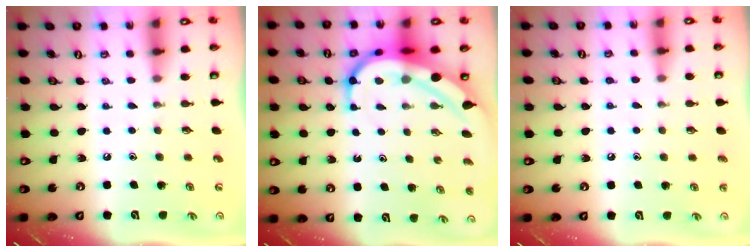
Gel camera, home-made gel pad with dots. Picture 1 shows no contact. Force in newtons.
{"total": 10.4, "press": 10.4, "slide": 1.0}
{"total": 4.5, "press": 4.4, "slide": 0.7}